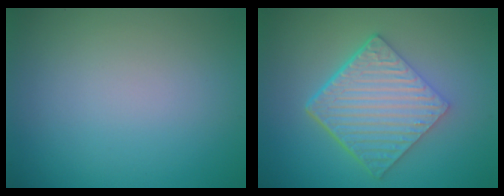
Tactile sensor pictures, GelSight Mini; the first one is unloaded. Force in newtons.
{"total": 7.0, "press": 4.6, "slide": 5.2}